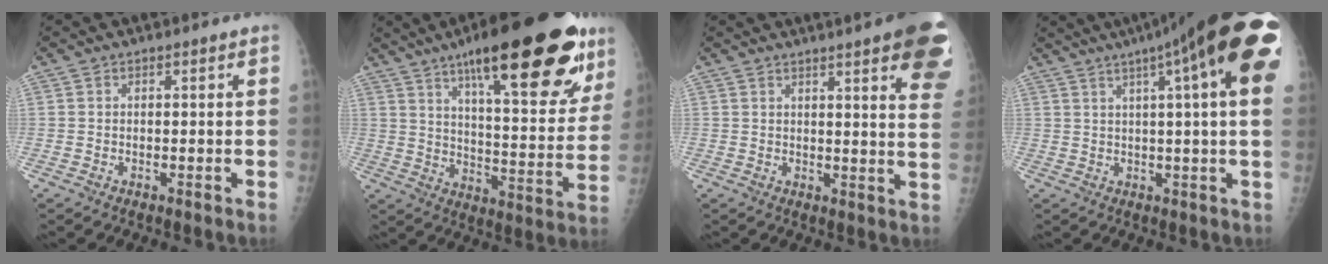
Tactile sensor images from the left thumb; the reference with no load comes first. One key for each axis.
{"total": 28.6, "fx": 16.7, "fy": 8.1, "fz": 21.8, "tx": -0.276, "ty": -0.046, "tz": 0.245}
{"total": 16.4, "fx": 9.1, "fy": 3.1, "fz": 13.3, "tx": -0.146, "ty": -0.030, "tz": 0.094}
{"total": 21.9, "fx": 10.0, "fy": 3.1, "fz": 19.2, "tx": -0.261, "ty": 0.022, "tz": 0.124}